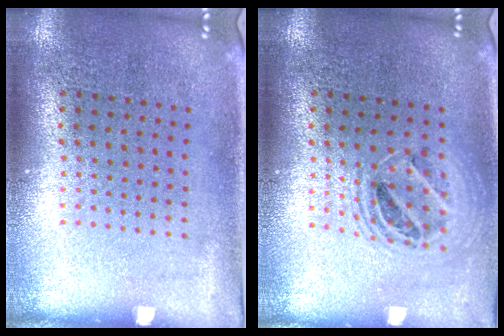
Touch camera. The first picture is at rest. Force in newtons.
{"total": 1.5, "press": 1.3, "slide": 0.7}